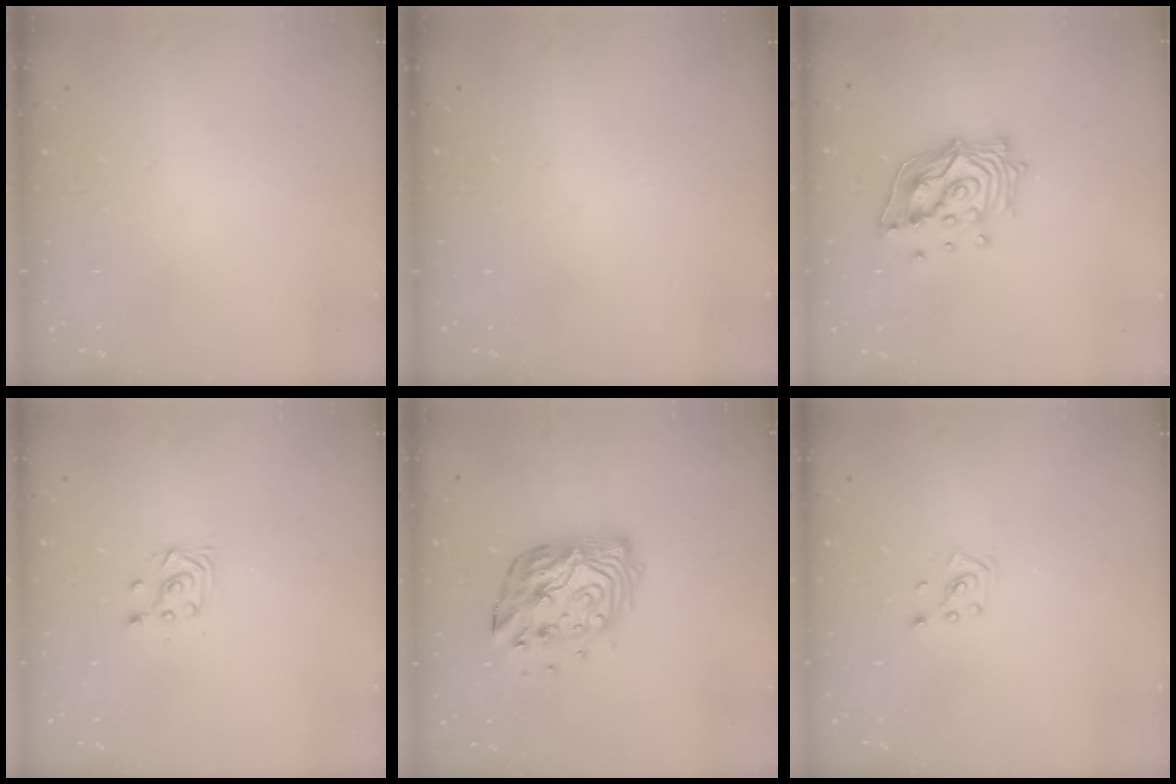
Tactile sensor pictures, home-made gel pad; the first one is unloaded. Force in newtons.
{"total": 0.0}
{"total": 14.1, "press": 14.0, "slide": 1.7}
{"total": 4.1, "press": 4.0, "slide": 1.0}
{"total": 14.2, "press": 14.2, "slide": 1.3}
{"total": 2.1, "press": 2.0, "slide": 0.3}